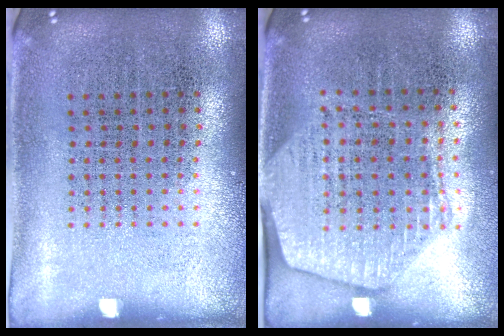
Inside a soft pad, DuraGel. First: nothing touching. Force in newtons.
{"total": 1.7, "press": 1.5, "slide": 0.8}